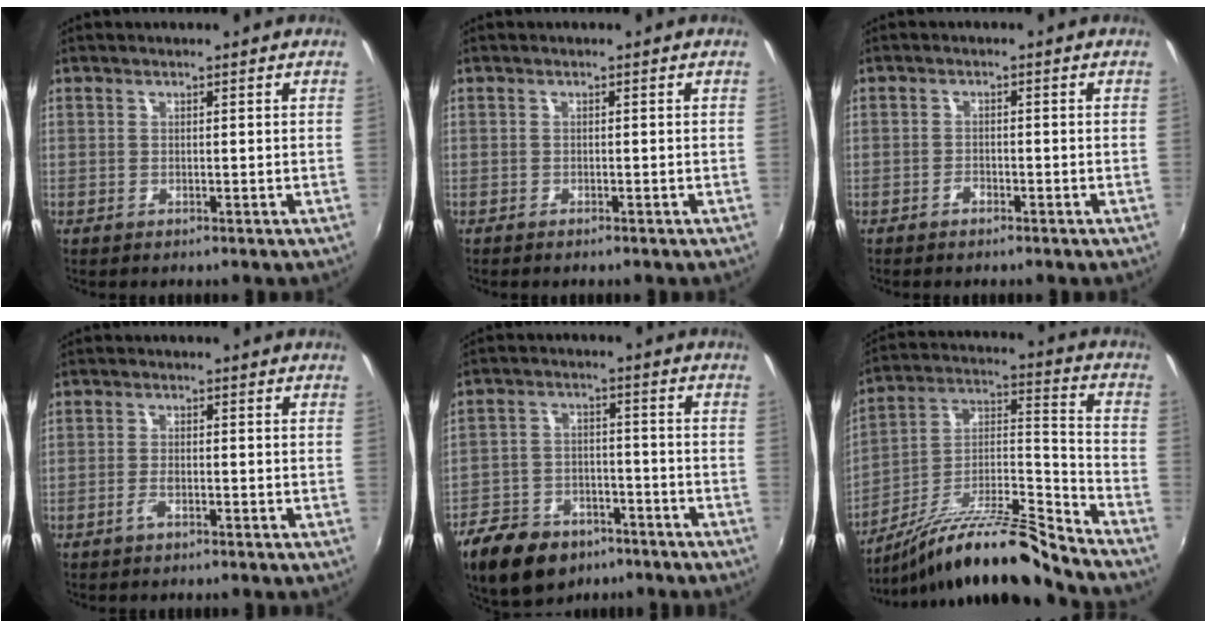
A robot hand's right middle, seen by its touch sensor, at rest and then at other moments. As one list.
[{"total": 0.7, "force": [-0.6, 0.3, 0.2], "torque": [-0.007, -0.002, -0.013]}, {"total": 1.5, "force": [-1.2, 0.6, 0.5], "torque": [-0.013, 0.001, -0.023]}, {"total": 2.3, "force": [-1.5, 0.8, 1.5], "torque": [-0.039, 0.002, -0.032]}, {"total": 16.6, "force": [-10.9, 9.7, 8.0], "torque": [-0.193, -0.005, -0.167]}, {"total": 17.1, "force": [-14.3, 1.0, 9.3], "torque": [-0.151, 0.010, -0.260]}]